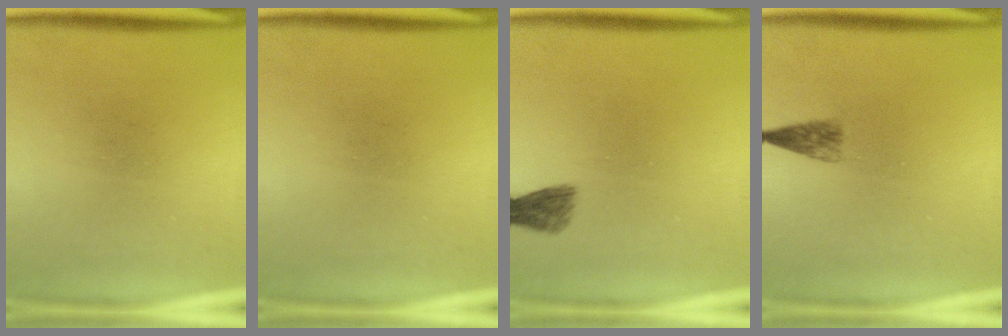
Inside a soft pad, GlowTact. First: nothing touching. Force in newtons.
{"total": 0.0}
{"total": 2.4}
{"total": 2.0}